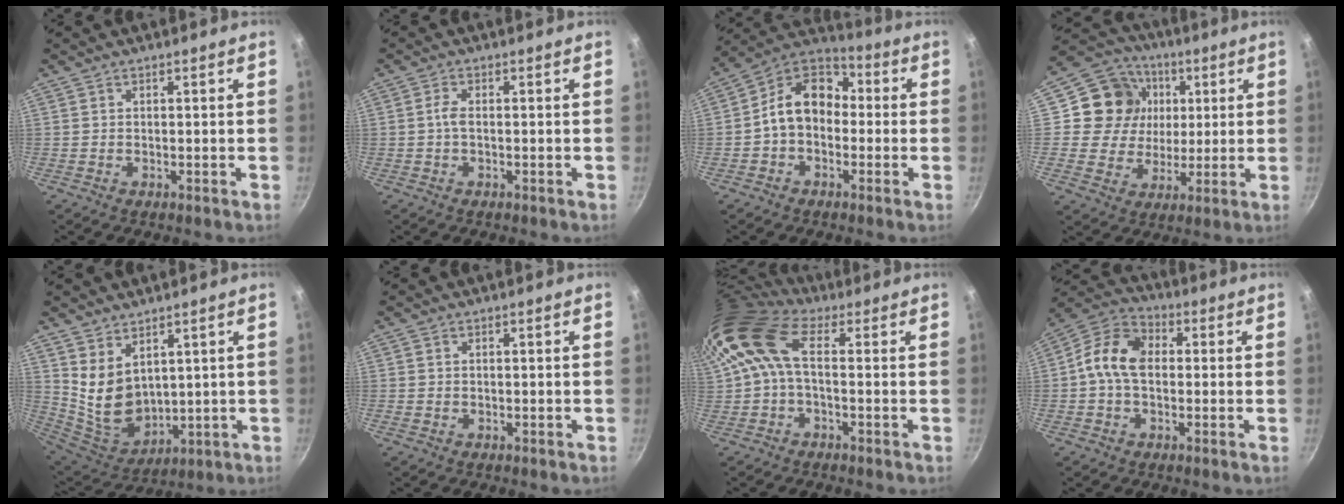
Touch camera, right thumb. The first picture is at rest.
{"total": 1.9, "force": [-0.2, 0.8, 1.7], "torque": [-0.043, 0.007, -0.009]}
{"total": 12.0, "force": [-1.1, 9.0, 8.0], "torque": [-0.095, 0.046, -0.044]}
{"total": 14.3, "force": [3.1, 12.9, 5.3], "torque": [-0.071, 0.007, 0.044]}
{"total": 10.2, "force": [4.2, 6.6, 6.6], "torque": [-0.104, -0.055, 0.106]}
{"total": 0.0}
{"total": 11.9, "force": [1.9, 6.3, 9.9], "torque": [-0.208, 0.025, 0.025]}
{"total": 10.5, "force": [0.3, 7.3, 7.6], "torque": [-0.121, 0.028, -0.017]}